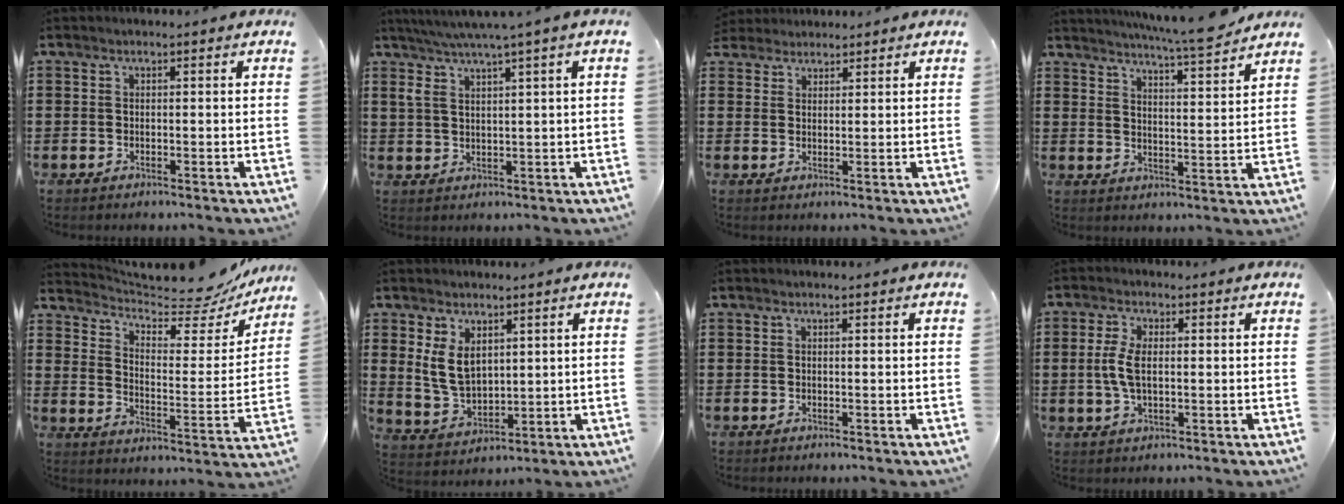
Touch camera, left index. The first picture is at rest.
{"total": 4.0, "force": [2.1, 0.0, 3.3], "torque": [-0.071, -0.003, 0.035]}
{"total": 2.1, "force": [1.9, 0.8, -0.2], "torque": [-0.005, 0.003, 0.038]}
{"total": 6.5, "force": [6.0, -0.5, 2.4], "torque": [-0.049, -0.033, 0.102]}
{"total": 6.5, "force": [6.1, 1.1, 2.1], "torque": [-0.053, -0.046, 0.101]}
{"total": 6.3, "force": [2.4, 4.0, 4.1], "torque": [-0.105, 0.005, 0.044]}
{"total": 0.0}
{"total": 4.9, "force": [0.2, 2.3, 4.3], "torque": [-0.108, -0.001, -0.005]}